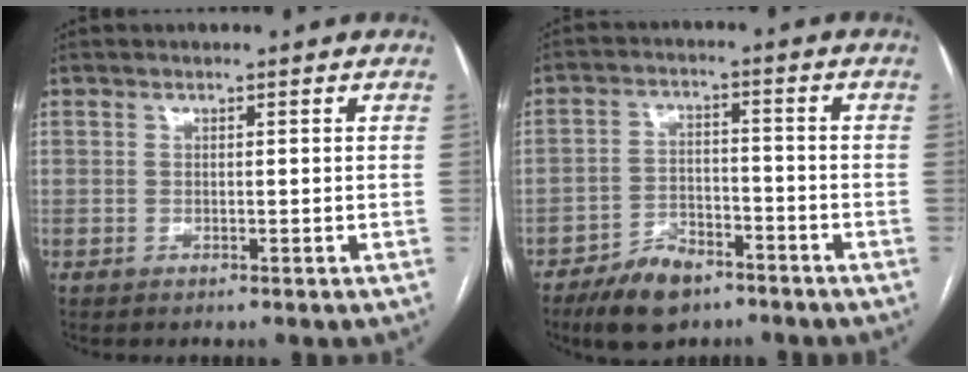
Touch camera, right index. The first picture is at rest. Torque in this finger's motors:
{"motor_torque": [0.60, -0.65, 0.30, 0.05]}